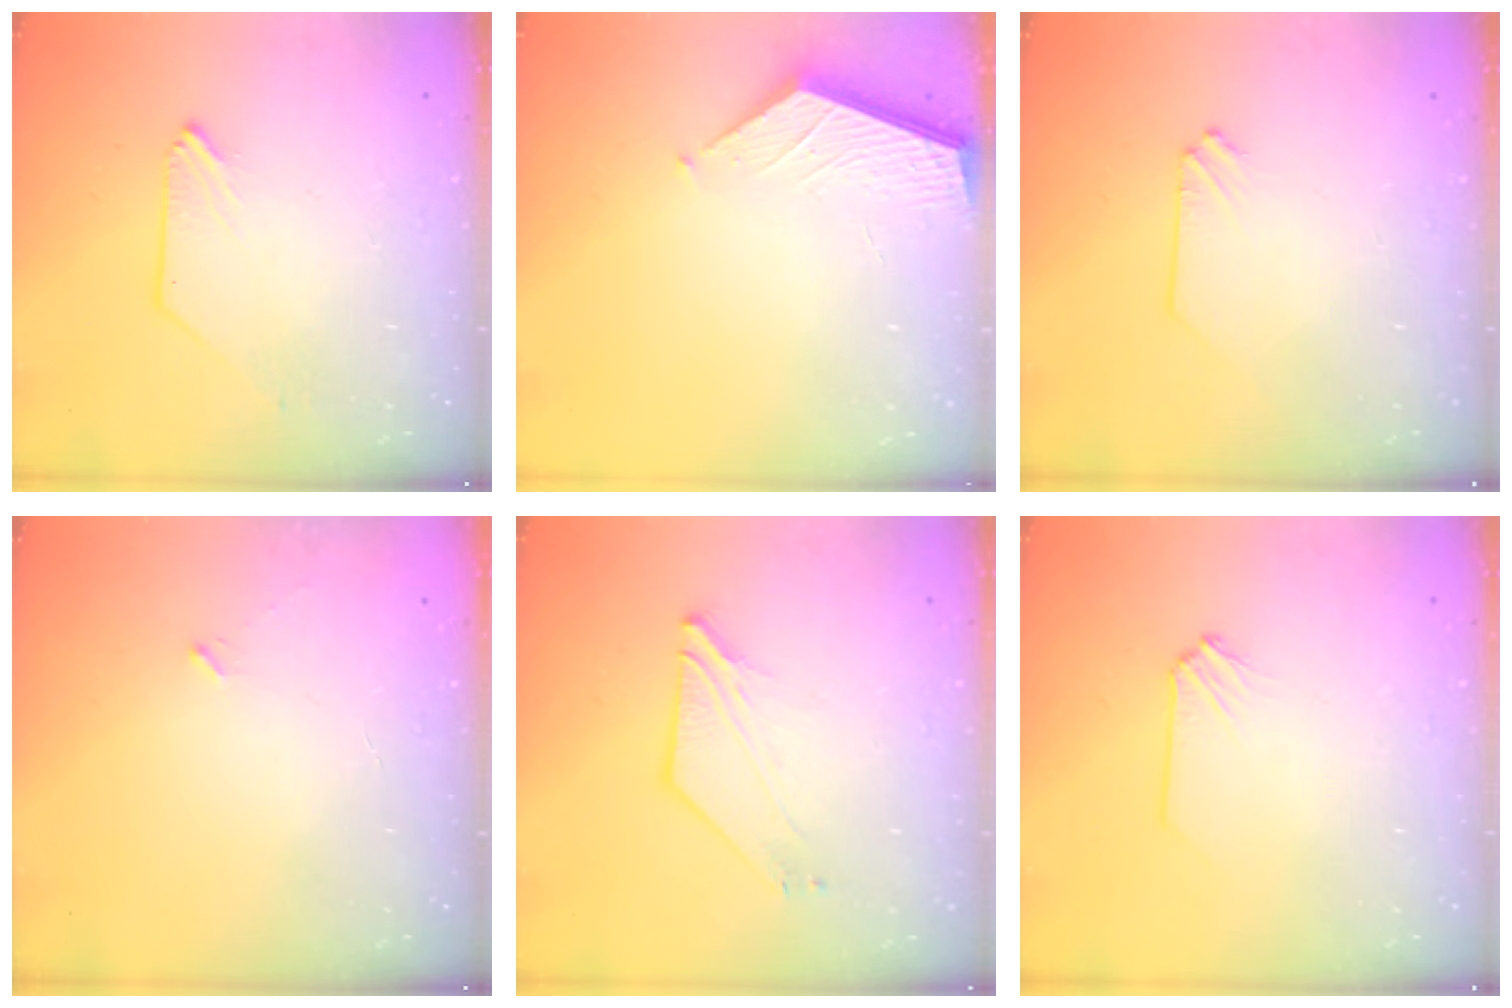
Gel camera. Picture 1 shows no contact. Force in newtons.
{"total": 2.1, "press": 2.1, "slide": 0.2}
{"total": 0.0}
{"total": 1.6, "press": 1.6, "slide": 0.4}
{"total": 4.2, "press": 4.2, "slide": 0.4}
{"total": 0.0}